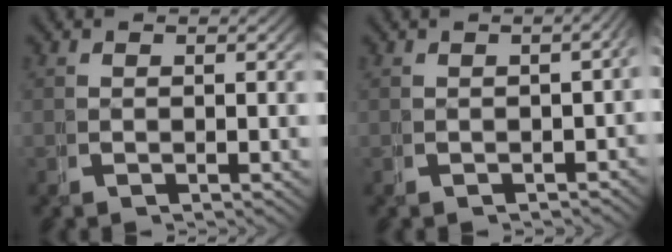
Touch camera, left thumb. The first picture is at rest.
{"total": 2.3, "force": [-0.8, 1.0, 1.9], "torque": [-0.022, 0.003, -0.012]}